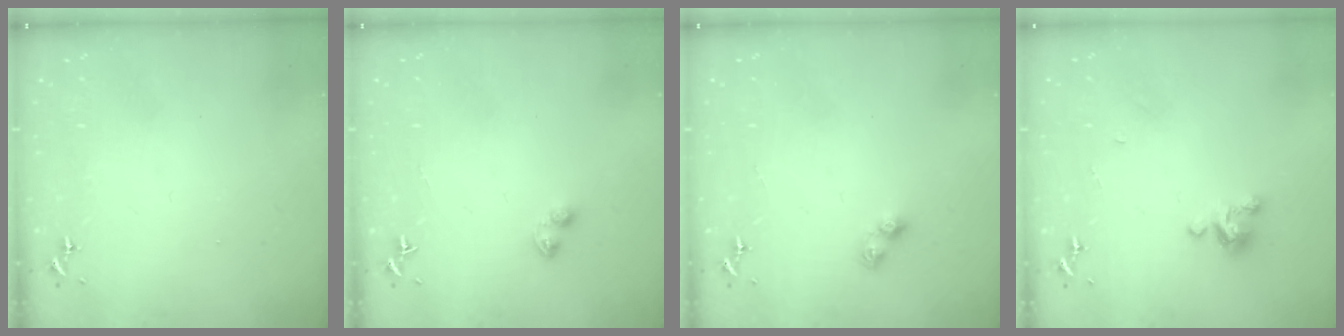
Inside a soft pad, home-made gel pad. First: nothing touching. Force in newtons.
{"total": 2.7, "press": 2.7, "slide": 0.4}
{"total": 4.3, "press": 4.3, "slide": 0.5}
{"total": 5.0, "press": 5.0, "slide": 0.3}